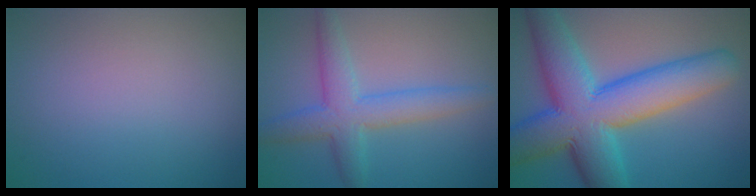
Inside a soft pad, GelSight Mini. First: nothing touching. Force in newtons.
{"total": 4.4, "press": 4.4, "slide": 0.1}
{"total": 12.5, "press": 12.5, "slide": 0.2}